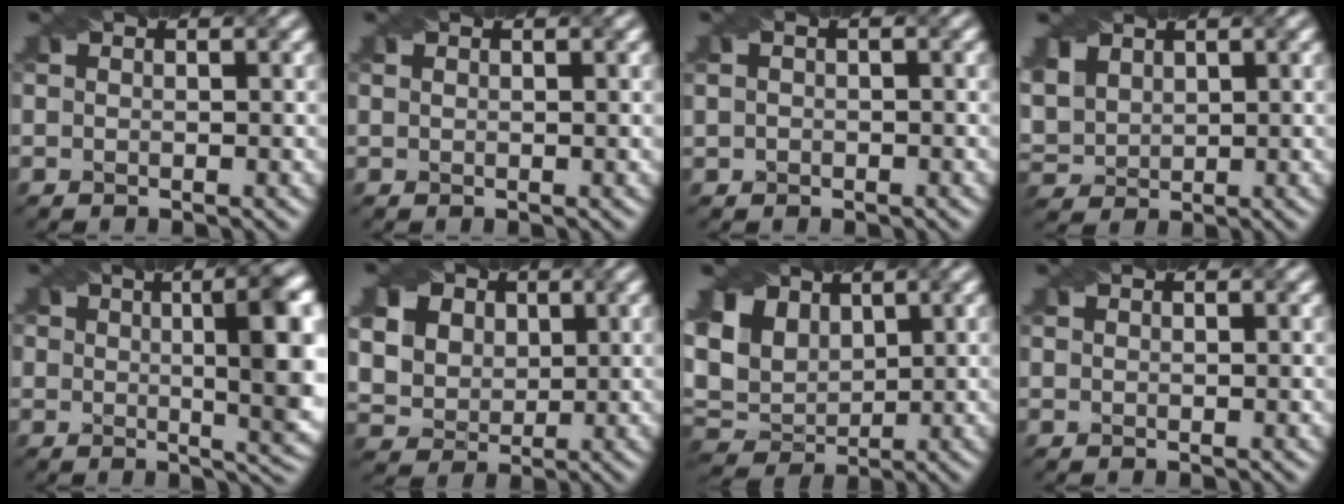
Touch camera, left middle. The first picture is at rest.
{"total": 0.6, "force": [0.3, 0.2, 0.4], "torque": [-0.008, -0.001, 0.007]}
{"total": 1.4, "force": [0.2, 1.0, 0.9], "torque": [-0.016, 0.005, 0.003]}
{"total": 3.7, "force": [2.0, 2.5, 1.9], "torque": [-0.053, 0.004, 0.041]}
{"total": 8.7, "force": [1.4, 2.7, 8.2], "torque": [-0.106, 0.000, 0.026]}
{"total": 13.0, "force": [5.8, 10.0, 6.0], "torque": [-0.150, 0.029, 0.092]}
{"total": 6.4, "force": [2.7, 4.7, 3.5], "torque": [-0.090, 0.008, 0.048]}
{"total": 0.6, "force": [0.5, 0.2, 0.3], "torque": [-0.007, 0.000, 0.009]}